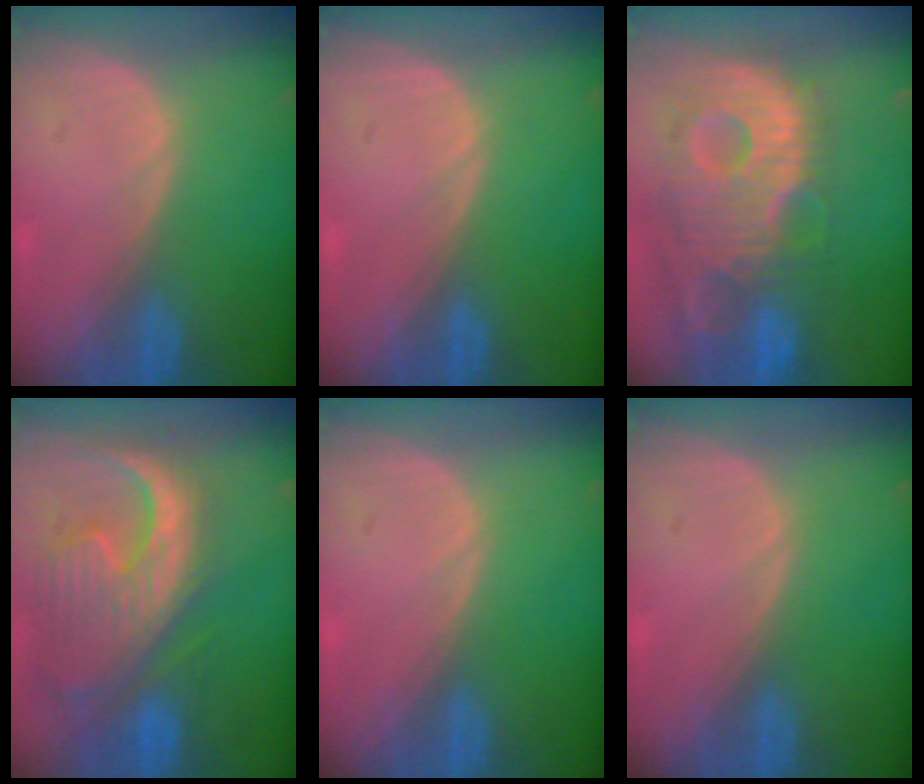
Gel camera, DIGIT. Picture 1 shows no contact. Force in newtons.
{"total": 0.0}
{"total": 13.6, "press": 11.8, "slide": 6.8}
{"total": 13.3, "press": 11.5, "slide": 6.7}
{"total": 0.0}
{"total": 0.0}